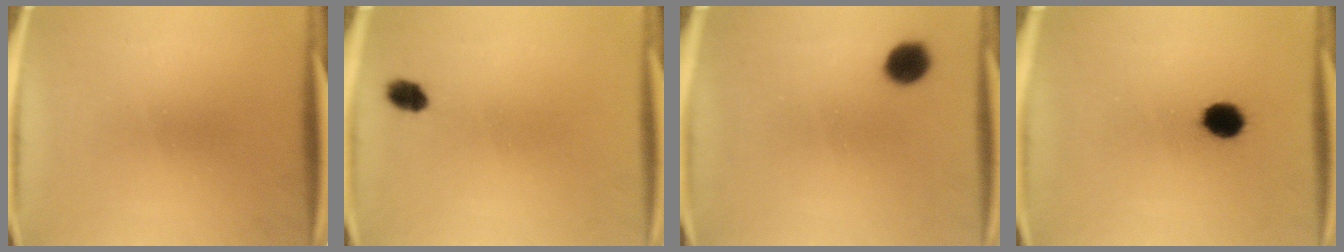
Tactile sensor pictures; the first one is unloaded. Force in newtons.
{"total": 2.9}
{"total": 5.5}
{"total": 5.9}